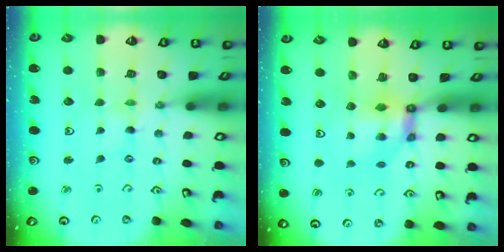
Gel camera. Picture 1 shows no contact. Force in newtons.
{"total": 5.8, "press": 5.8, "slide": 0.2}